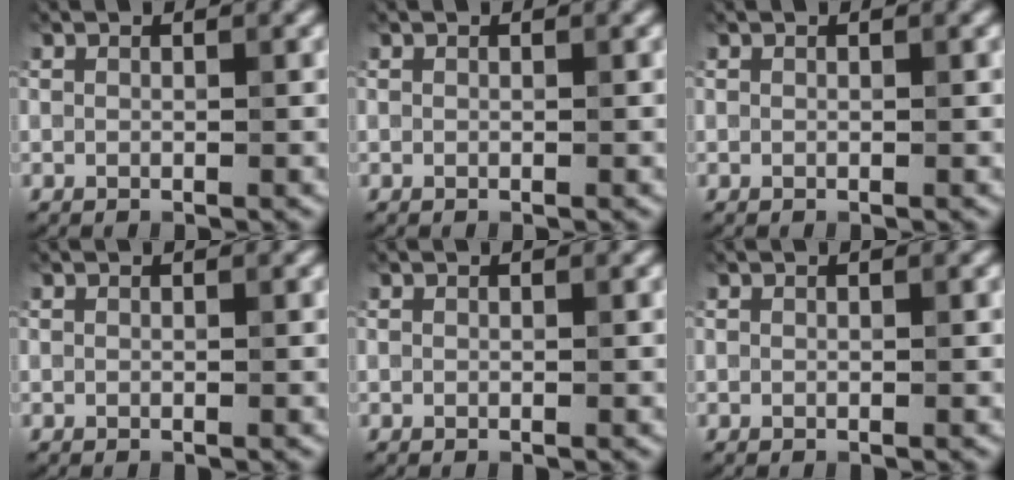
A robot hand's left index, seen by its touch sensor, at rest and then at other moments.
{"total": 0.0}
{"total": 0.0}
{"total": 0.0}
{"total": 0.0}
{"total": 0.0}